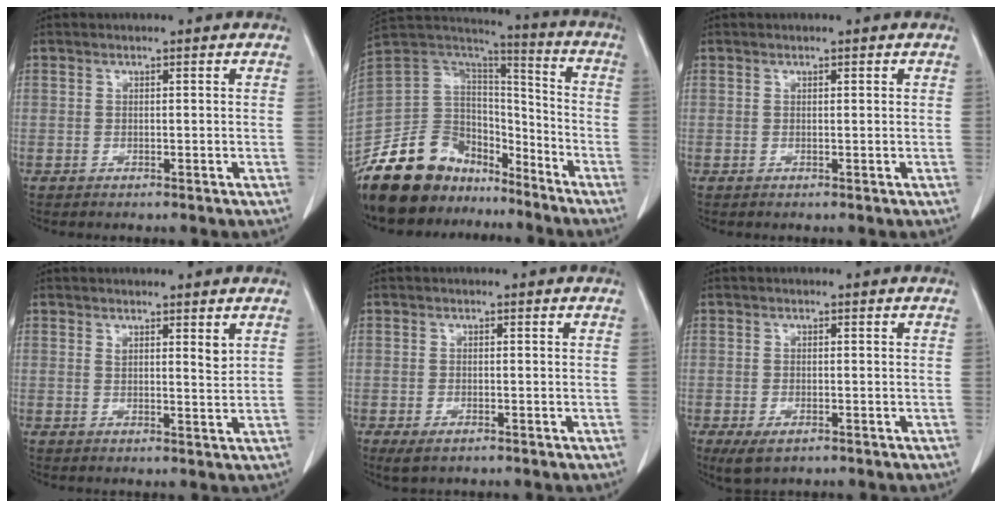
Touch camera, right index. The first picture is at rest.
{"total": 18.0, "force": [-14.1, 9.8, 5.3], "torque": [-0.099, 0.067, -0.250]}
{"total": 0.0}
{"total": 2.4, "force": [1.7, 0.4, 1.7], "torque": [-0.025, -0.010, 0.026]}
{"total": 2.3, "force": [-1.3, 1.2, 1.5], "torque": [-0.028, -0.005, -0.014]}
{"total": 3.3, "force": [-1.8, 1.7, 2.3], "torque": [-0.042, -0.008, -0.023]}